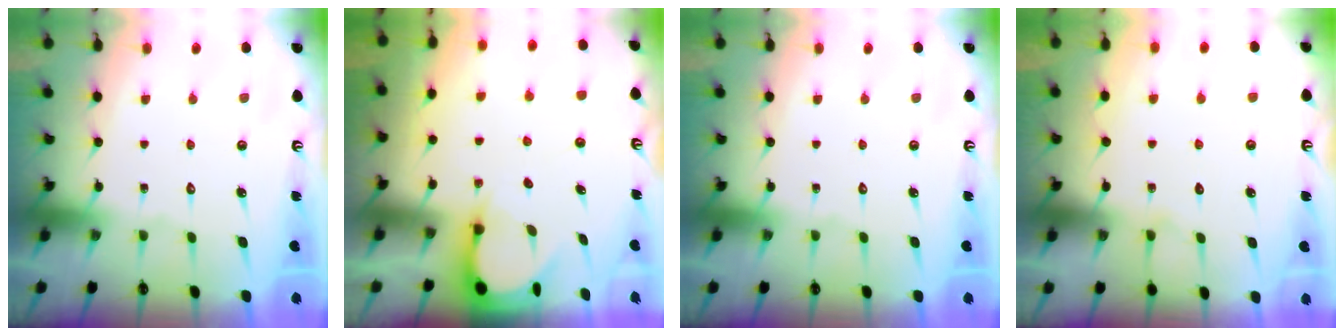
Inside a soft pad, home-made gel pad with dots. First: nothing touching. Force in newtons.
{"total": 3.3, "press": 3.3, "slide": 0.4}
{"total": 0.0}
{"total": 5.8, "press": 5.8, "slide": 0.6}